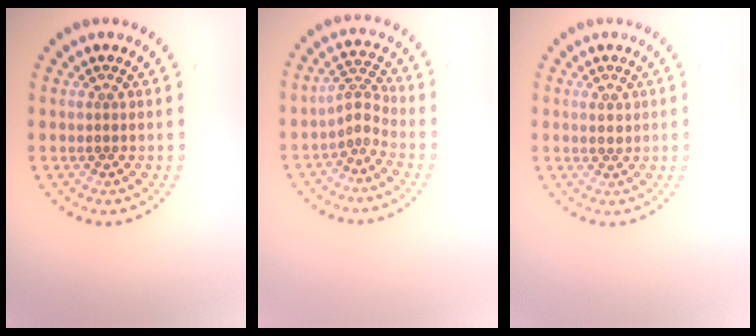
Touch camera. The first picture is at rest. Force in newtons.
{"total": 2.2, "press": 1.5, "slide": 1.6}
{"total": 1.0, "press": 1.0, "slide": 0.4}